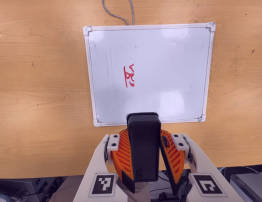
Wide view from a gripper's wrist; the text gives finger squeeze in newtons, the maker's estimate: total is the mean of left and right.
{"total": 9.4, "left": 9.6, "right": 9.3}